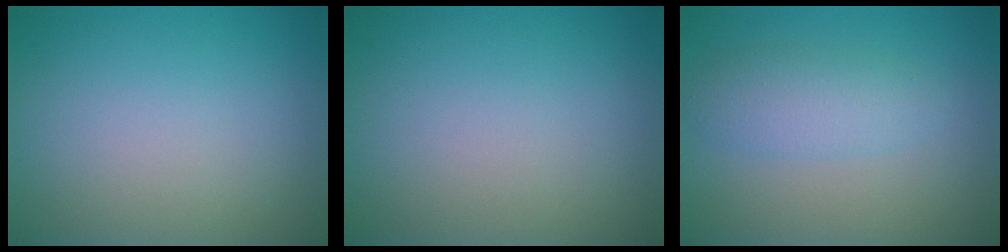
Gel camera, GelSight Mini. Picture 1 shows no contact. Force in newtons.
{"total": 0.0}
{"total": 2.9, "press": 2.9, "slide": 0.1}